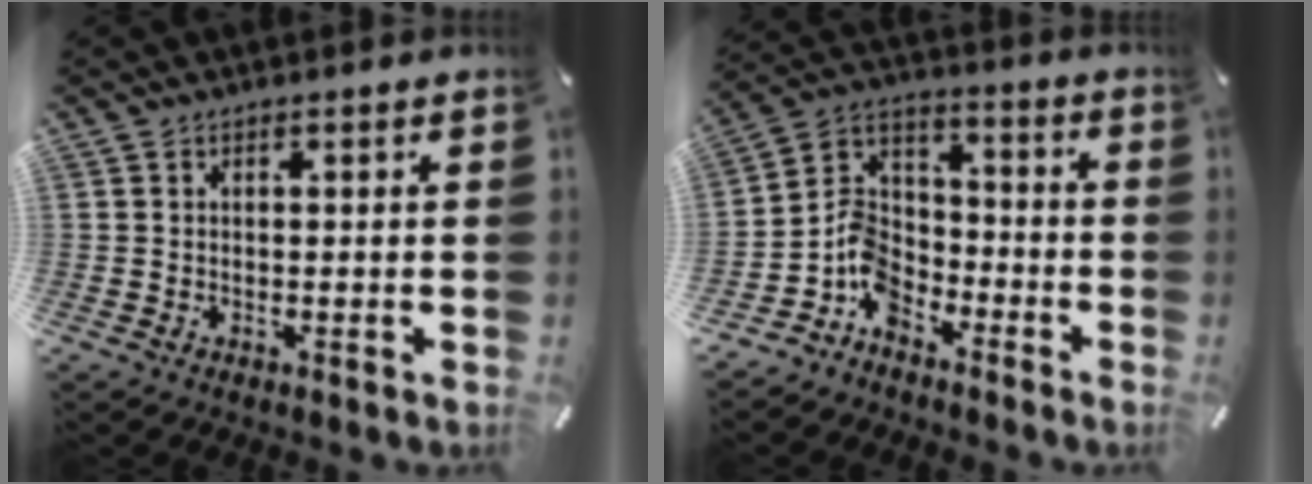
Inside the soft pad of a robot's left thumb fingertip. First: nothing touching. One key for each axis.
{"total": 9.0, "fx": -6.1, "fy": 6.0, "fz": 2.7, "tx": -0.076, "ty": 0.016, "tz": -0.122}